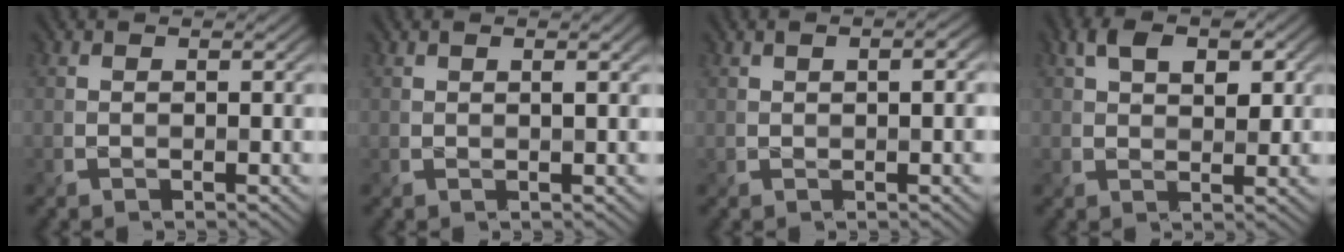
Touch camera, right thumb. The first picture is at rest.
{"total": 1.3, "force": [0.6, 0.2, 1.2], "torque": [-0.019, -0.001, 0.011]}
{"total": 3.0, "force": [0.6, 1.1, 2.7], "torque": [-0.046, 0.007, 0.013]}
{"total": 5.2, "force": [2.0, 3.1, 3.8], "torque": [-0.063, 0.001, 0.029]}